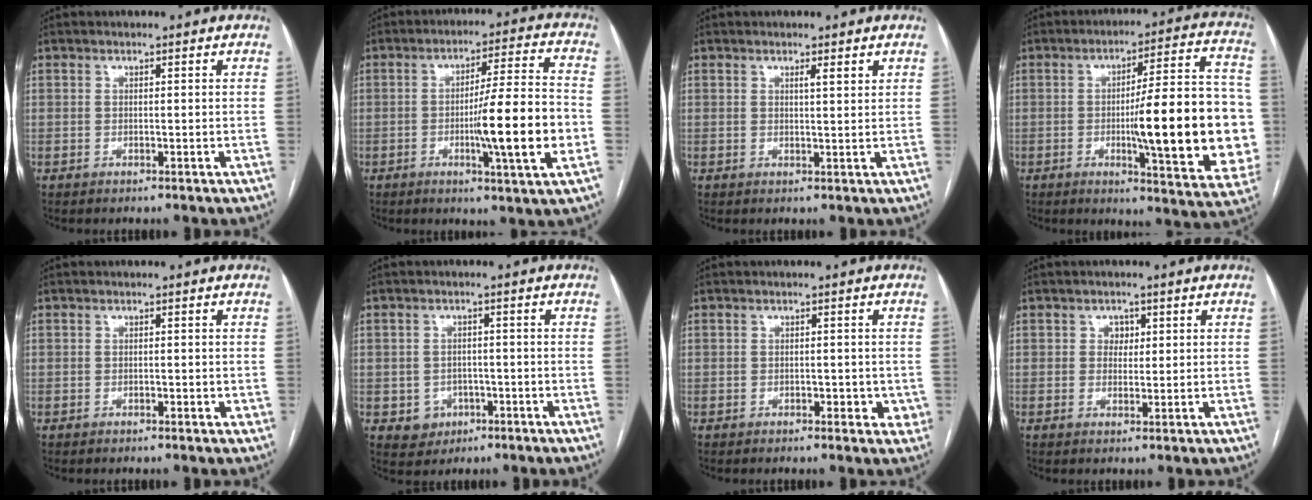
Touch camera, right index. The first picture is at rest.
{"total": 13.8, "force": [-3.1, -0.2, 13.5], "torque": [-0.210, -0.007, -0.051]}
{"total": 1.6, "force": [1.0, 0.0, 1.2], "torque": [-0.019, -0.003, 0.015]}
{"total": 21.2, "force": [-2.7, 3.5, 20.7], "torque": [-0.228, 0.017, -0.027]}
{"total": 1.0, "force": [-0.2, 0.6, 0.8], "torque": [-0.011, 0.001, -0.003]}
{"total": 4.2, "force": [-1.5, 3.8, 0.8], "torque": [-0.002, 0.009, -0.014]}
{"total": 2.9, "force": [-0.8, 1.9, 2.1], "torque": [-0.018, 0.006, -0.007]}
{"total": 2.1, "force": [0.7, 1.7, 1.0], "torque": [-0.009, 0.003, 0.009]}